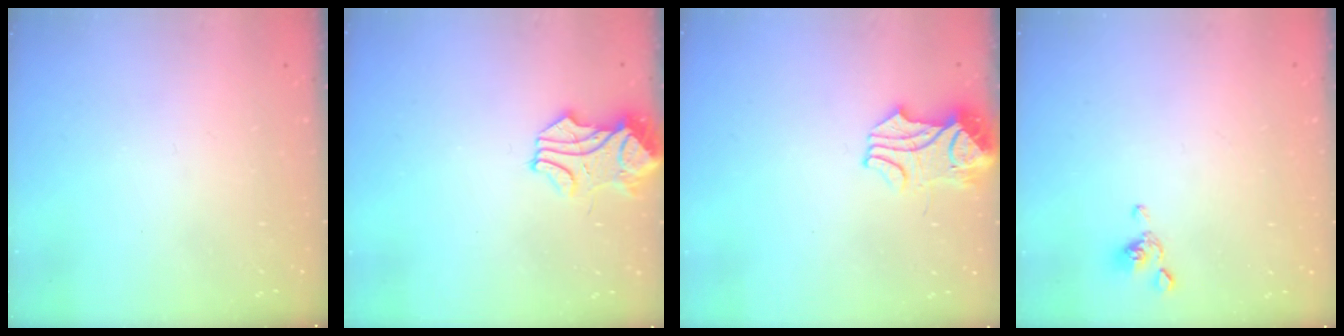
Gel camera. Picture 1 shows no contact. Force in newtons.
{"total": 1.7, "press": 1.5, "slide": 0.8}
{"total": 3.5, "press": 3.4, "slide": 0.7}
{"total": 2.9, "press": 2.8, "slide": 0.6}